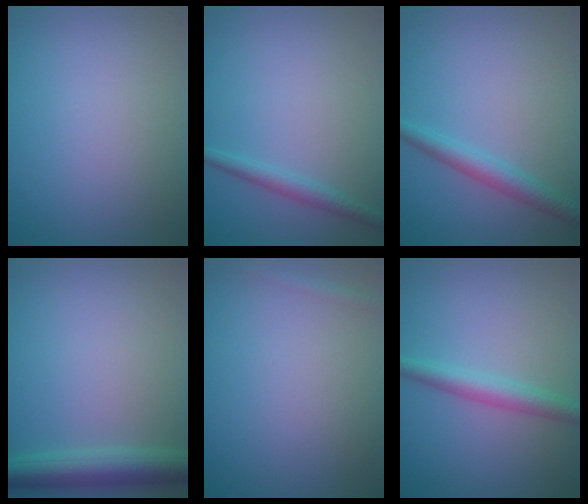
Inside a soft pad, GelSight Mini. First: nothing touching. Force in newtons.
{"total": 1.8, "press": 1.8, "slide": 0.0}
{"total": 2.5, "press": 2.5, "slide": 0.1}
{"total": 4.4, "press": 4.4, "slide": 0.1}
{"total": 0.8, "press": 0.8, "slide": 0.0}
{"total": 2.9, "press": 2.9, "slide": 0.1}